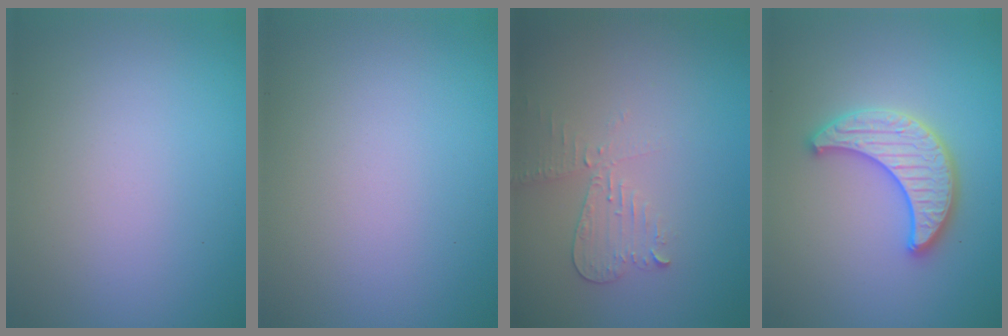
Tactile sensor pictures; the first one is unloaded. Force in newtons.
{"total": 0.0}
{"total": 2.2, "press": 2.2, "slide": 0.1}
{"total": 4.0, "press": 3.9, "slide": 0.8}